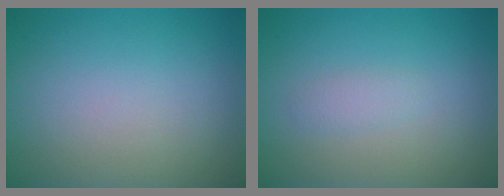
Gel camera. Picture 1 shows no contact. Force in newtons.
{"total": 1.0, "press": 1.0, "slide": 0.0}